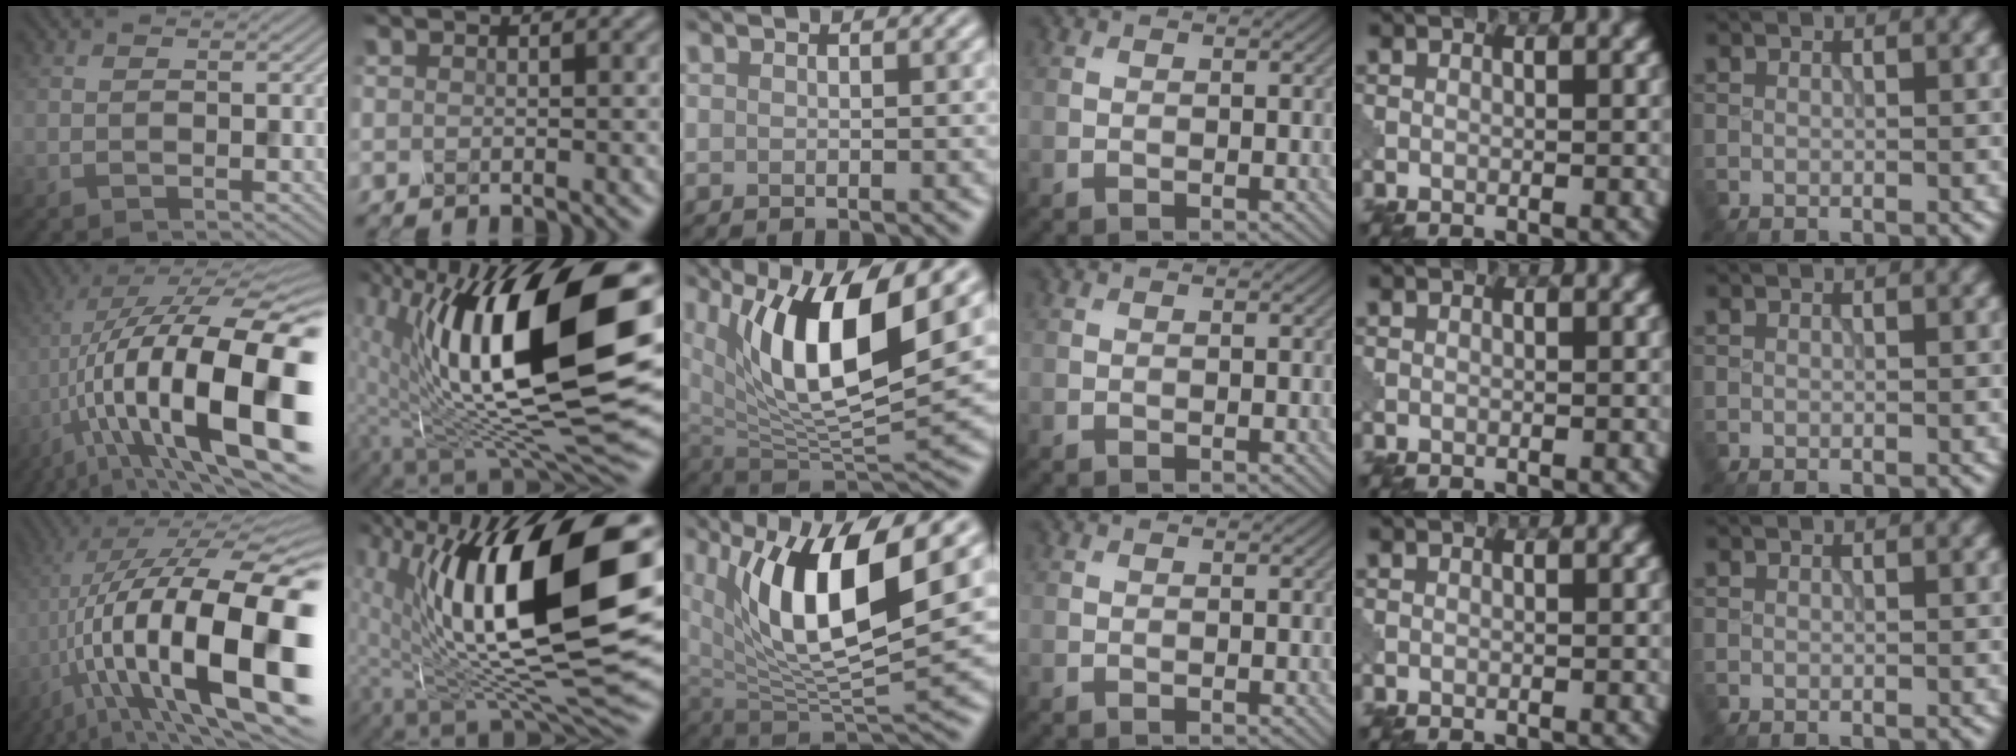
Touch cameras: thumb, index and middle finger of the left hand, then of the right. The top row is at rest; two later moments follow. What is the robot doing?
{"motion": "shake", "object": "plastic piggy bank"}